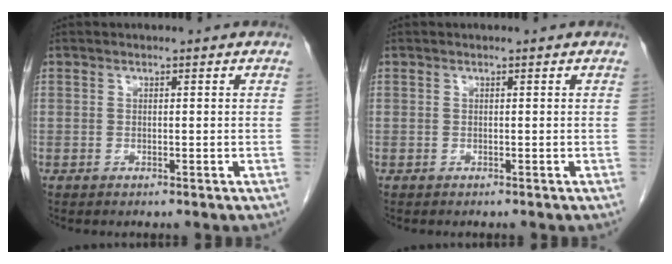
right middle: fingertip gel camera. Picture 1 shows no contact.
{"total": 0.0}